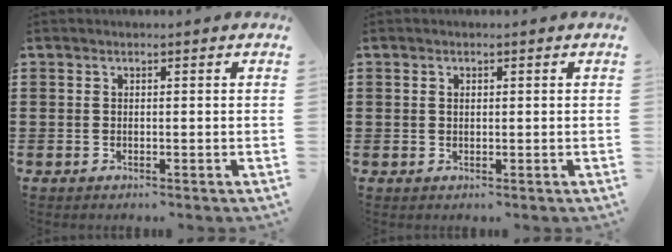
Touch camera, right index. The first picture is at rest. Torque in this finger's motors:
{"motor_torque": [-0.36, 0.51, 0.00, -0.01]}